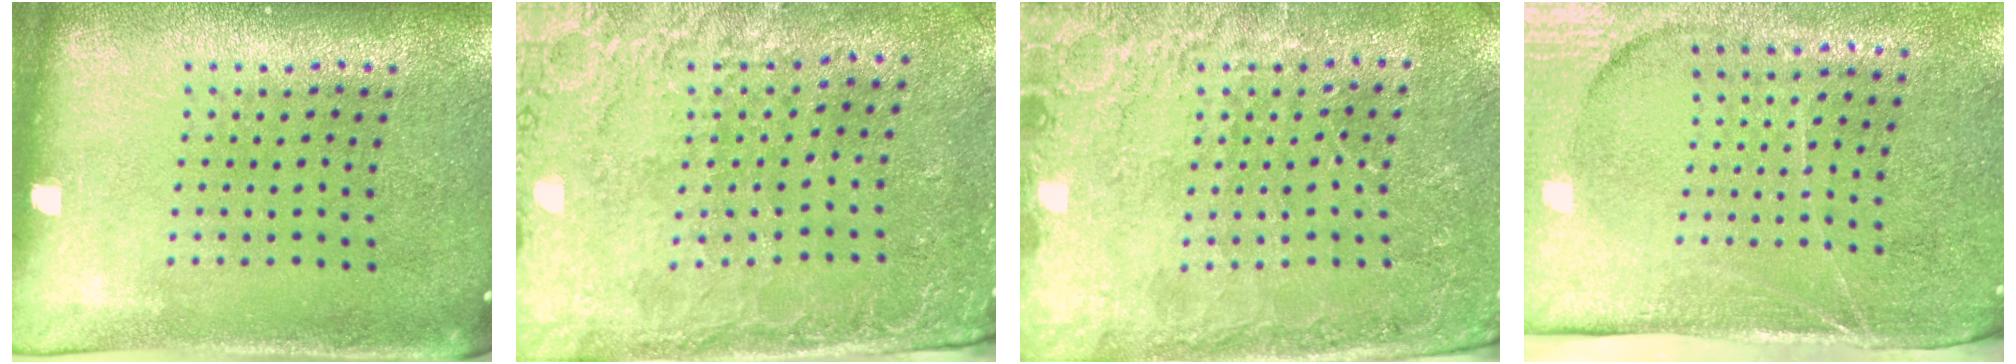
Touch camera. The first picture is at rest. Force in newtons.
{"total": 2.6, "press": 2.4, "slide": 1.1}
{"total": 2.8, "press": 2.7, "slide": 0.4}
{"total": 4.0, "press": 3.4, "slide": 2.2}